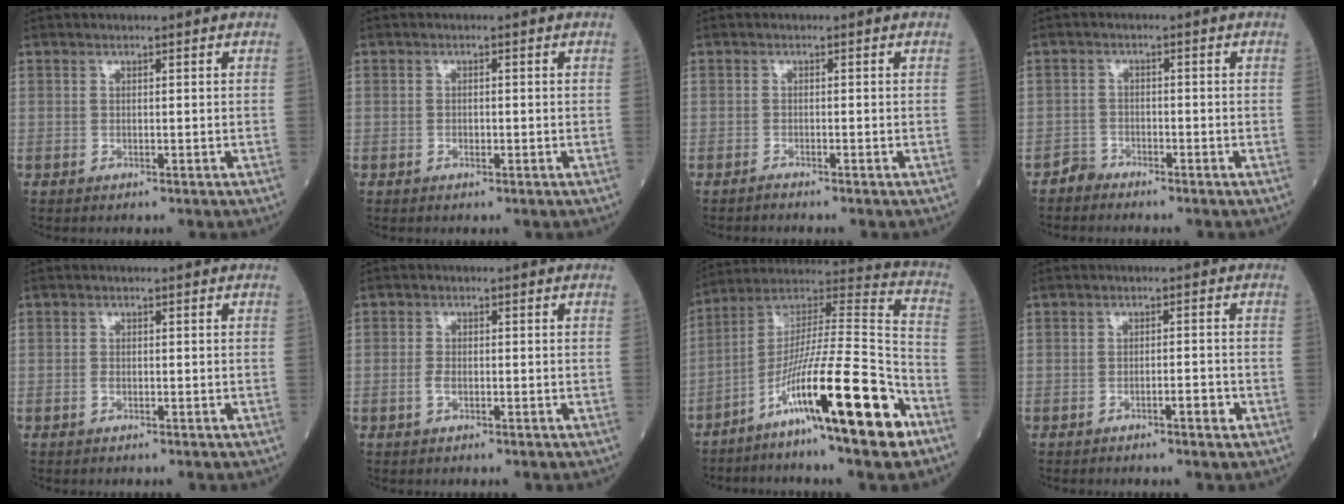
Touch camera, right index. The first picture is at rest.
{"total": 0.9, "force": [-0.4, 0.5, 0.6], "torque": [-0.014, 0.001, -0.007]}
{"total": 0.7, "force": [-0.7, -0.2, 0.1], "torque": [-0.003, 0.000, -0.013]}
{"total": 1.8, "force": [-1.6, 0.6, -0.7], "torque": [0.021, 0.001, -0.034]}
{"total": 0.8, "force": [-0.4, 0.5, 0.5], "torque": [-0.012, 0.002, -0.006]}
{"total": 1.7, "force": [-0.6, 0.9, 1.4], "torque": [-0.031, 0.002, -0.012]}
{"total": 21.0, "force": [-10.6, 0.8, 18.2], "torque": [-0.312, -0.014, -0.185]}
{"total": 2.3, "force": [-1.3, 0.3, 1.8], "torque": [-0.026, 0.002, -0.021]}